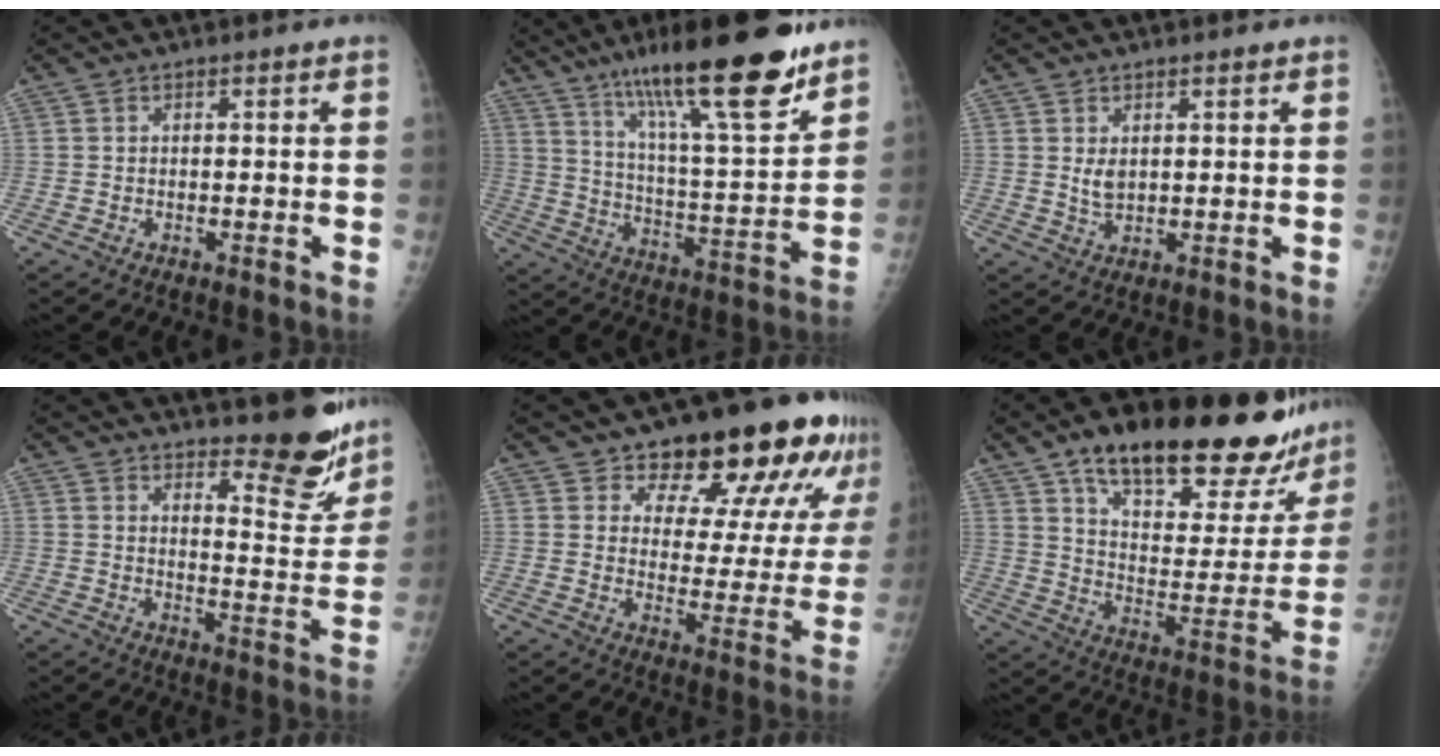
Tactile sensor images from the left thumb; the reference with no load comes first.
{"total": 24.1, "force": [16.5, 4.4, 17.0], "torque": [-0.257, -0.073, 0.271]}
{"total": 2.9, "force": [1.2, 1.6, 2.1], "torque": [-0.033, -0.013, 0.027]}
{"total": 11.6, "force": [9.7, 3.3, 5.3], "torque": [-0.037, -0.092, 0.132]}
{"total": 19.9, "force": [13.8, 8.9, 11.2], "torque": [-0.101, -0.064, 0.176]}
{"total": 30.0, "force": [20.9, 9.9, 19.1], "torque": [-0.245, -0.070, 0.308]}